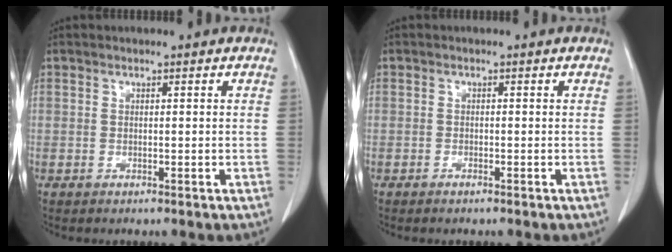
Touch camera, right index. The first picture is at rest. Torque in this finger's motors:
{"motor_torque": [0.03, 0.05, 0.06, 0.01]}